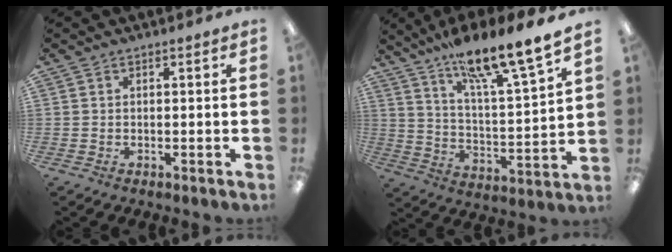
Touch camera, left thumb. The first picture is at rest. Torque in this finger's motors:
{"motor_torque": [0.46, 0.43, 1.35, -1.42, 0.14]}